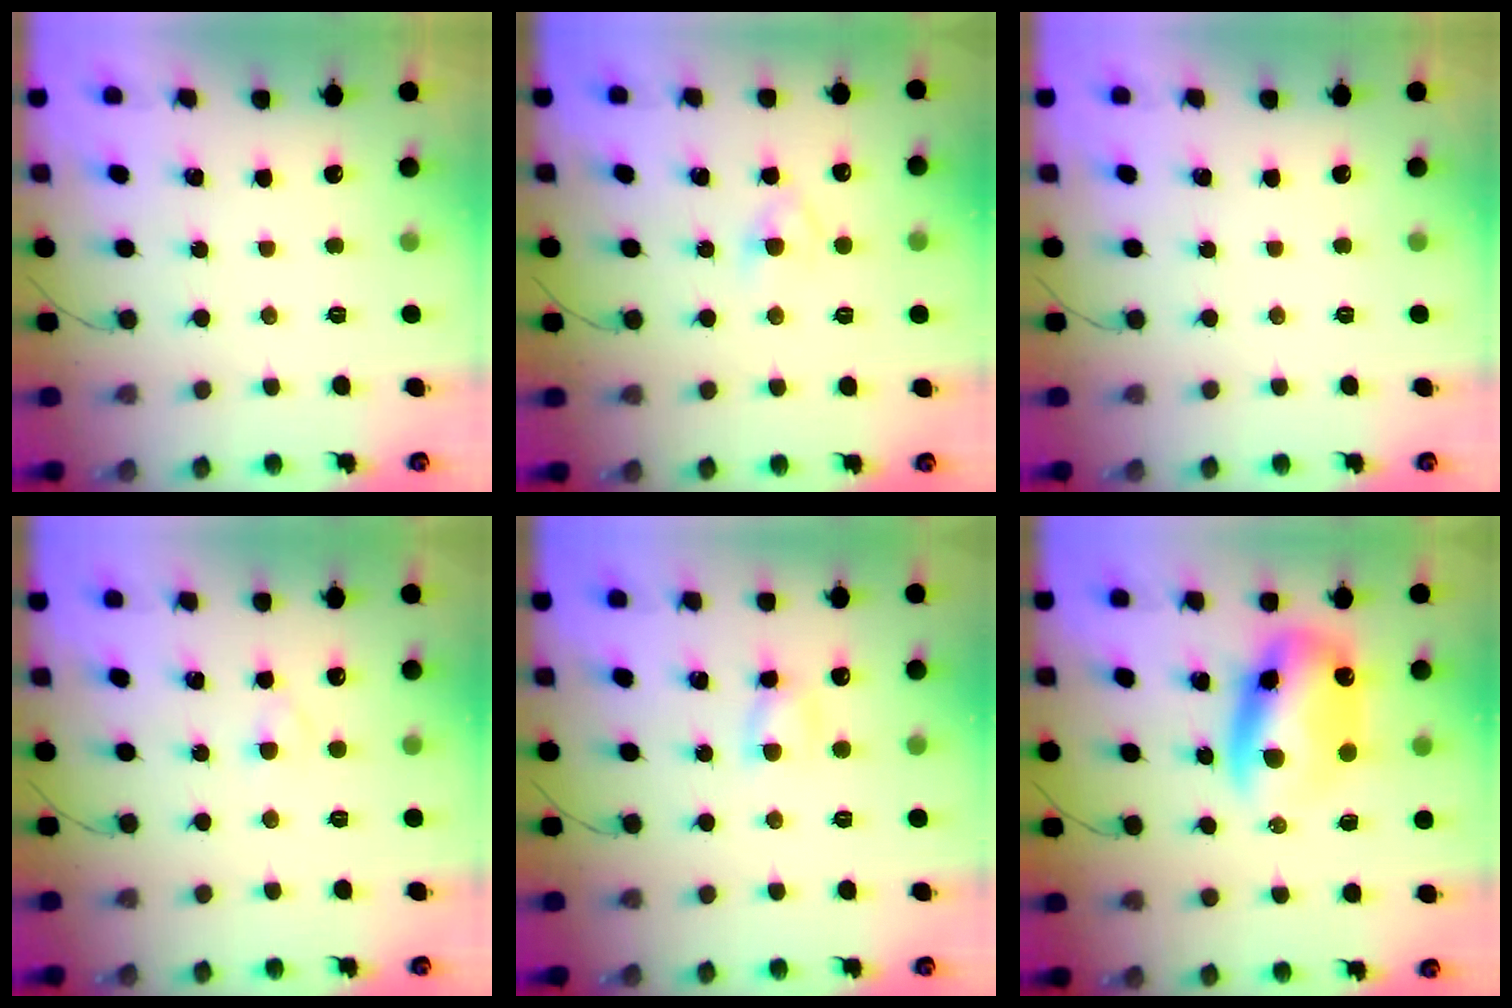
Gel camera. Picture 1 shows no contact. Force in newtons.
{"total": 2.8, "press": 2.7, "slide": 0.9}
{"total": 0.0}
{"total": 2.1, "press": 1.9, "slide": 0.9}
{"total": 4.3, "press": 4.3, "slide": 0.7}
{"total": 11.8, "press": 11.4, "slide": 2.9}